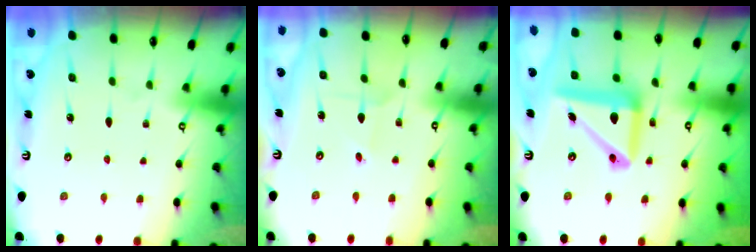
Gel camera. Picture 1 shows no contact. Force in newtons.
{"total": 2.7, "press": 2.7, "slide": 0.3}
{"total": 14.8, "press": 14.6, "slide": 2.3}